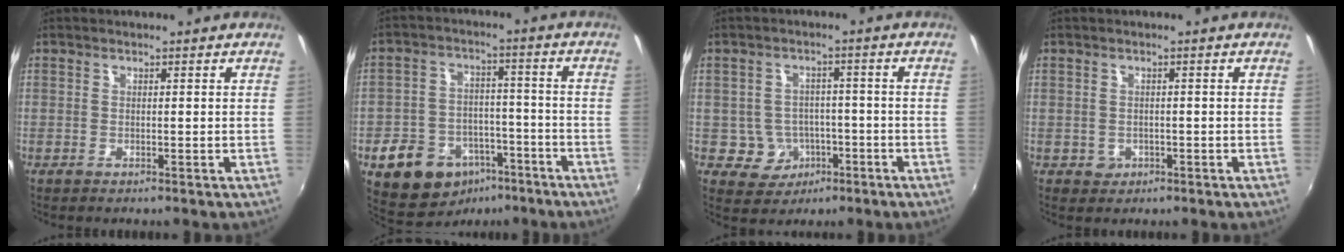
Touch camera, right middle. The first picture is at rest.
{"total": 14.4, "force": [-8.2, 10.0, 6.3], "torque": [-0.145, 0.020, -0.103]}
{"total": 6.4, "force": [-2.4, 5.8, 1.3], "torque": [-0.039, 0.013, -0.019]}
{"total": 2.1, "force": [-0.5, 2.0, 0.5], "torque": [-0.011, -0.003, -0.005]}